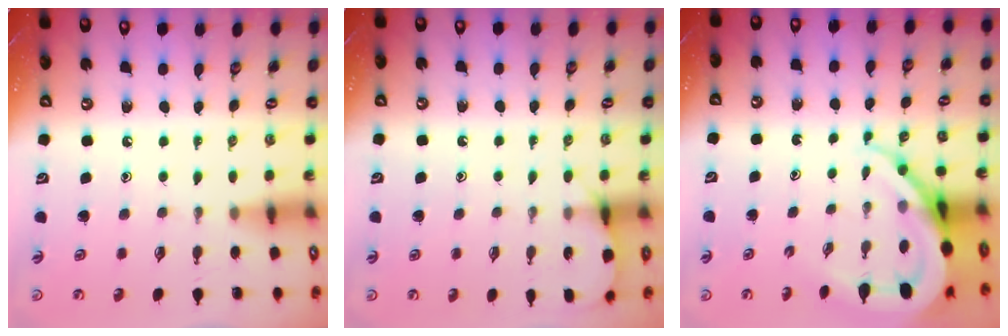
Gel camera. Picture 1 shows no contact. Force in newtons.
{"total": 5.6, "press": 5.6, "slide": 0.7}
{"total": 11.5, "press": 11.4, "slide": 1.2}